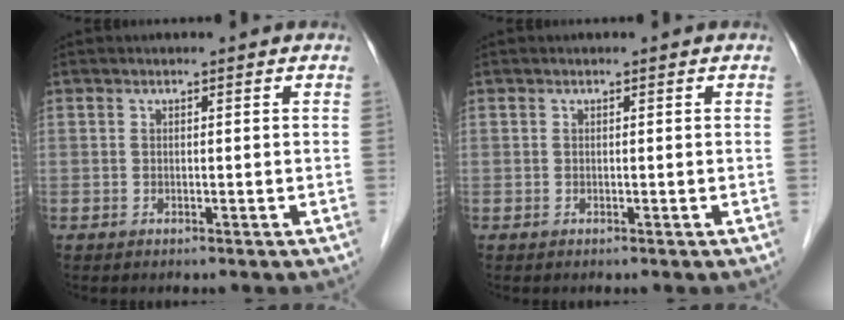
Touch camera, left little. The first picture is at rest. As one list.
[{"total": 0.0}]